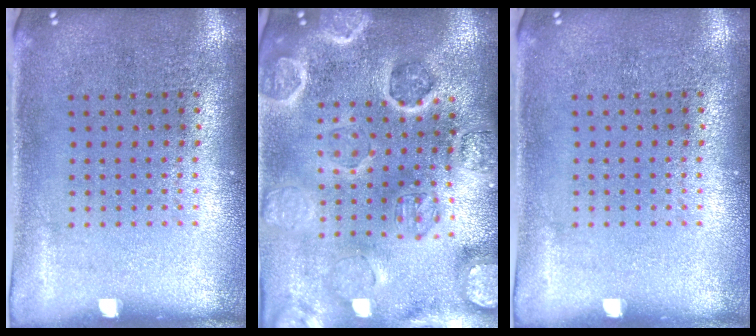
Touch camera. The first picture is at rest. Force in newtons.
{"total": 3.1, "press": 3.1, "slide": 0.5}
{"total": 0.0}